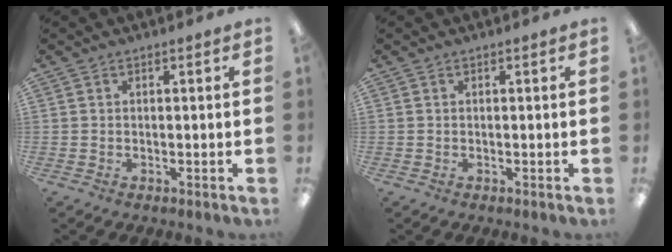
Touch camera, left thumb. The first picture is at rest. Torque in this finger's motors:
{"motor_torque": [0.00, 0.00, 0.00, 0.00, 0.00]}